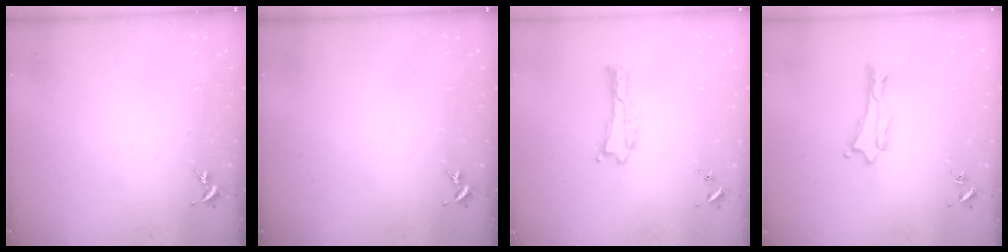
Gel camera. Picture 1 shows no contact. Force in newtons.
{"total": 0.0}
{"total": 0.0}
{"total": 0.6, "press": 0.5, "slide": 0.1}